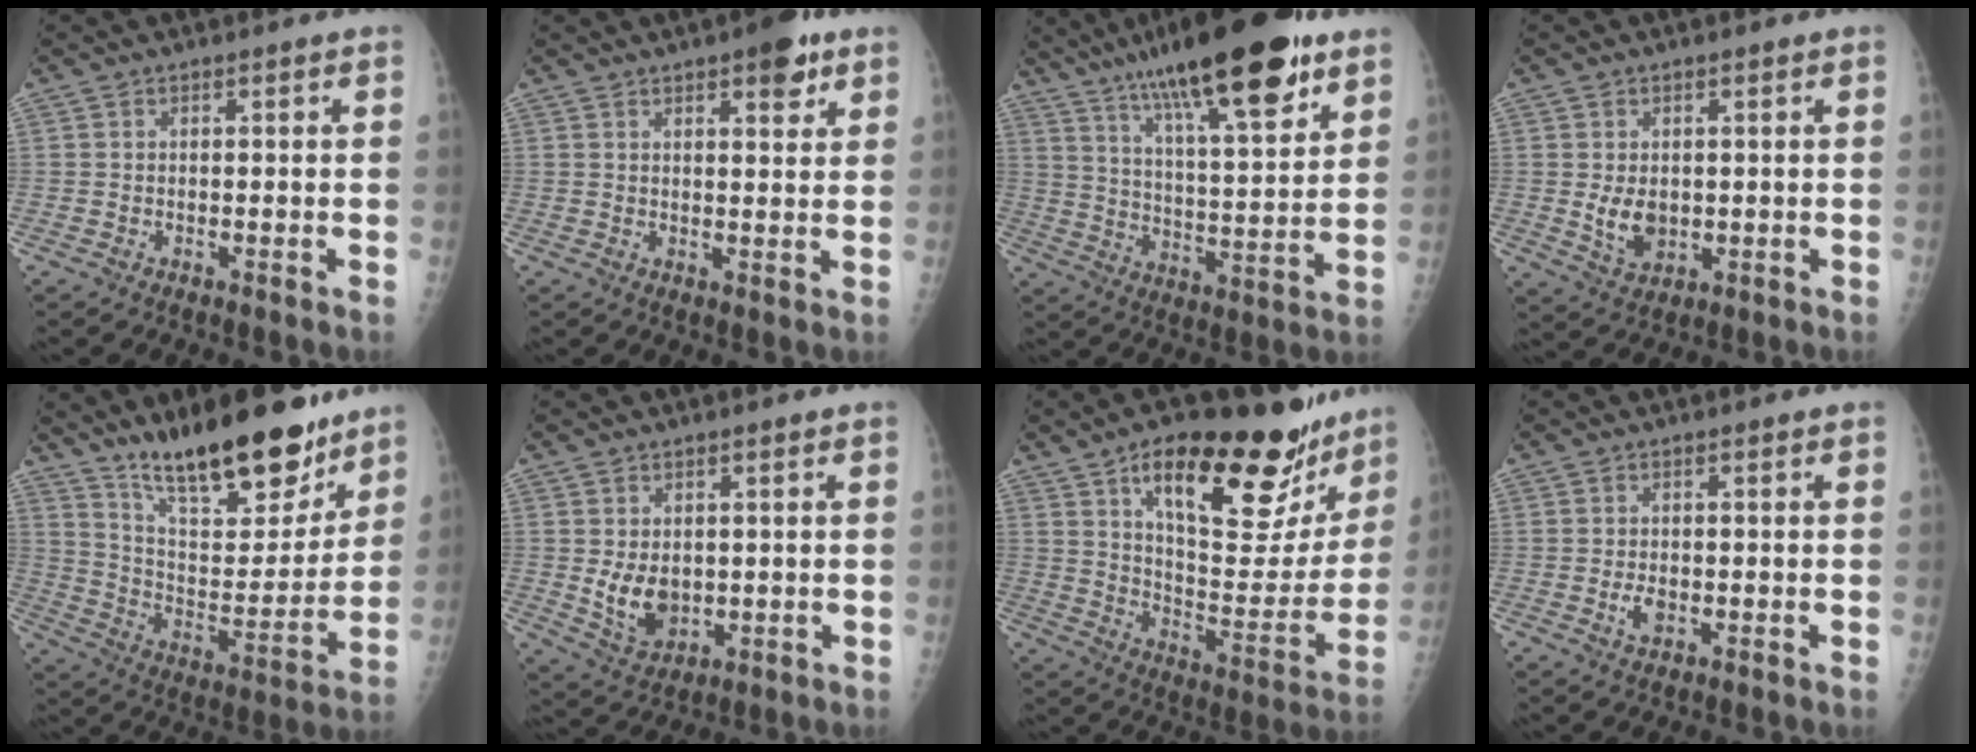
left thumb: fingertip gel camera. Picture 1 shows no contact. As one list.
[{"total": 6.1, "force": [3.6, 2.2, 4.5], "torque": [-0.042, -0.014, 0.042]}, {"total": 24.3, "force": [15.0, 6.1, 18.1], "torque": [-0.277, -0.046, 0.241]}, {"total": 5.3, "force": [0.1, 3.8, 3.7], "torque": [-0.049, -0.011, 0.015]}, {"total": 21.8, "force": [16.4, 7.0, 12.6], "torque": [-0.152, -0.098, 0.272]}, {"total": 6.8, "force": [0.2, 5.0, 4.6], "torque": [-0.060, -0.016, 0.021]}, {"total": 28.4, "force": [17.7, 10.8, 19.4], "torque": [-0.233, -0.057, 0.270]}, {"total": 2.5, "force": [-0.6, 1.6, 1.9], "torque": [-0.033, 0.000, -0.009]}]